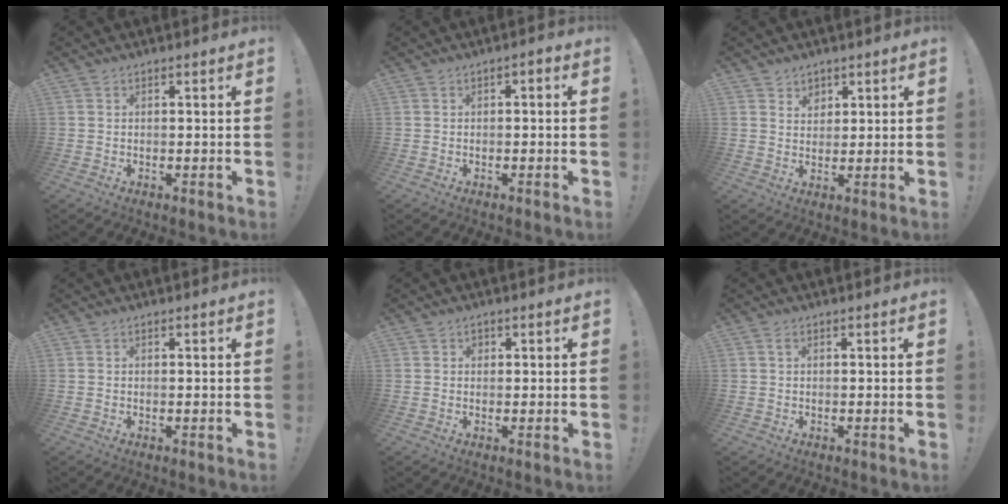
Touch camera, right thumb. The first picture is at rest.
{"total": 1.4, "force": [-1.1, 0.6, 0.6], "torque": [-0.014, 0.008, -0.020]}
{"total": 3.7, "force": [2.4, 2.7, 0.7], "torque": [-0.001, -0.015, 0.042]}
{"total": 0.0}
{"total": 1.2, "force": [0.4, 1.0, 0.4], "torque": [-0.007, 0.003, 0.006]}
{"total": 1.1, "force": [0.5, 0.6, 0.8], "torque": [-0.008, 0.000, 0.007]}